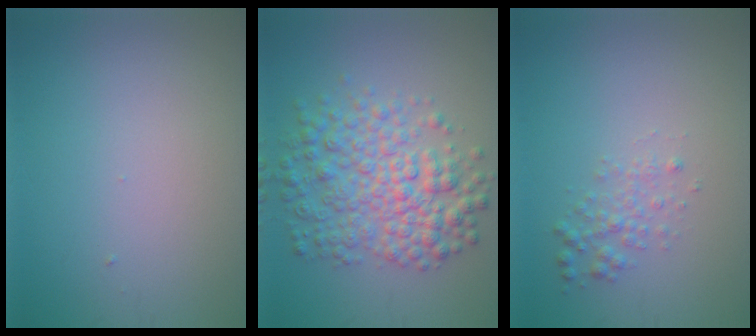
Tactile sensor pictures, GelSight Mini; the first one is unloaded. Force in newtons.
{"total": 6.5, "press": 6.5, "slide": 0.1}
{"total": 1.7, "press": 1.7, "slide": 0.0}